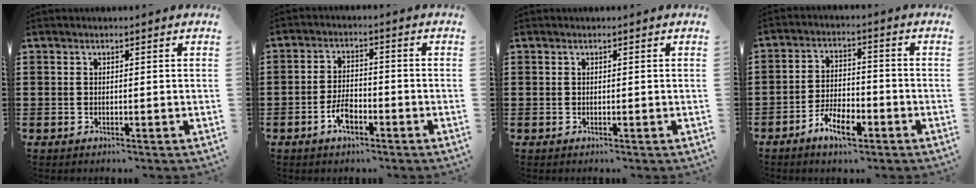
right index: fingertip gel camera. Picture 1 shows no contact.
{"total": 4.4, "force": [-2.3, 1.9, 3.3], "torque": [-0.077, -0.002, -0.047]}
{"total": 0.0}
{"total": 6.1, "force": [-3.9, 2.2, 4.1], "torque": [-0.086, 0.005, -0.075]}